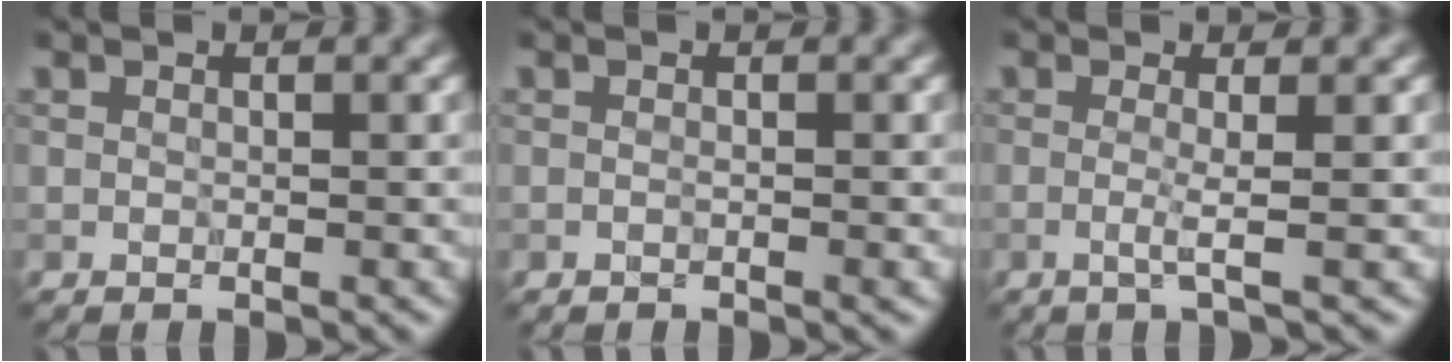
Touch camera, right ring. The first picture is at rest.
{"total": 0.6, "force": [-0.3, 0.1, 0.4], "torque": [-0.005, -0.002, -0.004]}
{"total": 1.8, "force": [-0.1, 0.3, 1.7], "torque": [-0.033, -0.005, -0.010]}